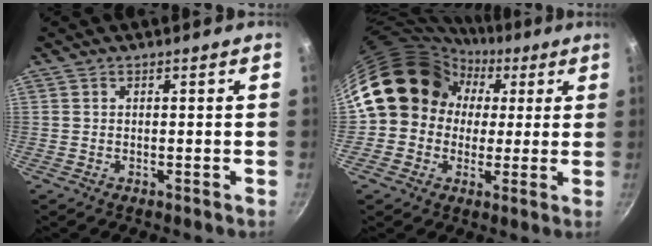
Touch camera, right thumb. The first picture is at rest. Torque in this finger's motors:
{"motor_torque": [1.80, 3.21, 1.04, -0.98, 0.47]}